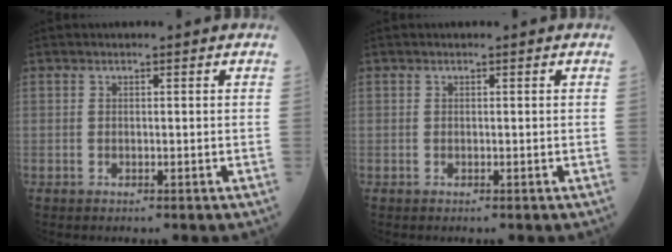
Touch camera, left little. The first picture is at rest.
{"total": 0.0}